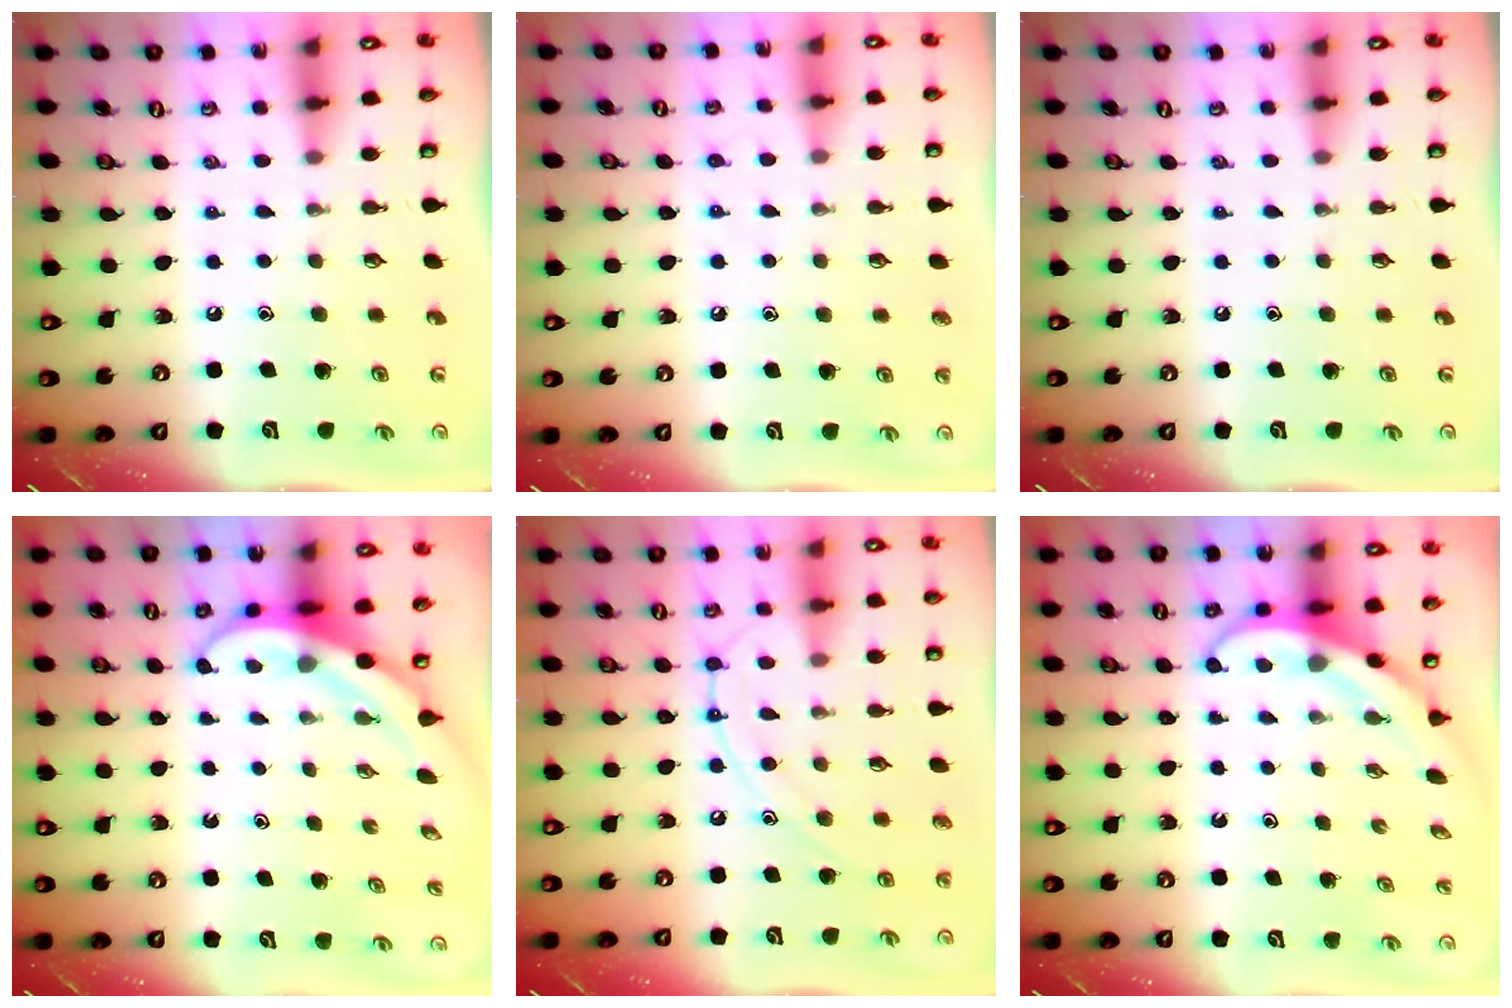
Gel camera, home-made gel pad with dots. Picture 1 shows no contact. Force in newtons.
{"total": 6.8, "press": 6.8, "slide": 0.7}
{"total": 0.0}
{"total": 4.4, "press": 4.4, "slide": 0.7}
{"total": 11.5, "press": 11.4, "slide": 1.1}
{"total": 3.9, "press": 3.9, "slide": 0.3}